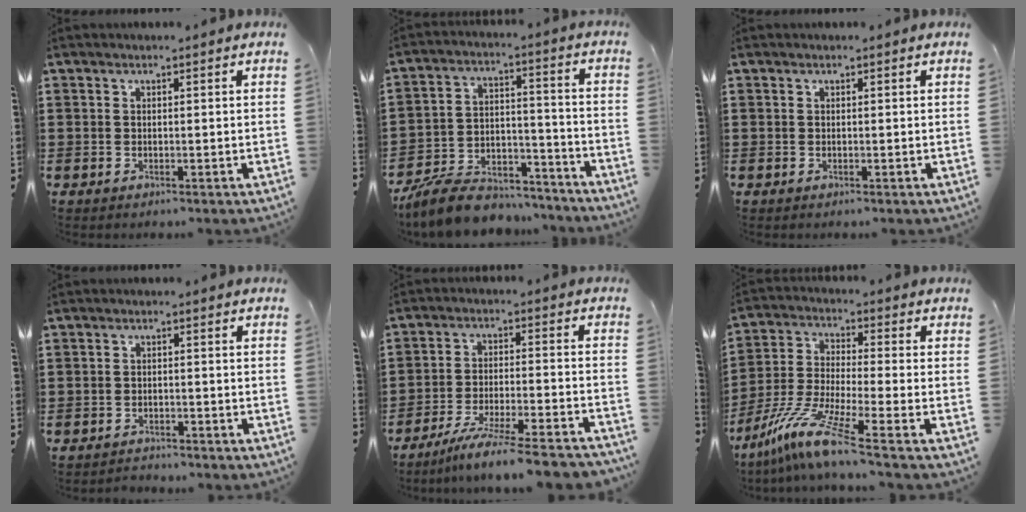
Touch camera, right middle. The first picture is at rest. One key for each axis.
{"total": 9.4, "fx": -8.7, "fy": 2.5, "fz": 2.6, "tx": -0.051, "ty": 0.026, "tz": -0.168}
{"total": 0.0}
{"total": 1.9, "fx": -1.8, "fy": 0.4, "fz": -0.3, "tx": -0.001, "ty": 0.001, "tz": -0.042}
{"total": 8.0, "fx": -7.2, "fy": -0.7, "fz": 3.5, "tx": -0.059, "ty": -0.008, "tz": -0.136}
{"total": 9.8, "fx": -7.1, "fy": 0.2, "fz": 6.7, "tx": -0.156, "ty": -0.013, "tz": -0.147}